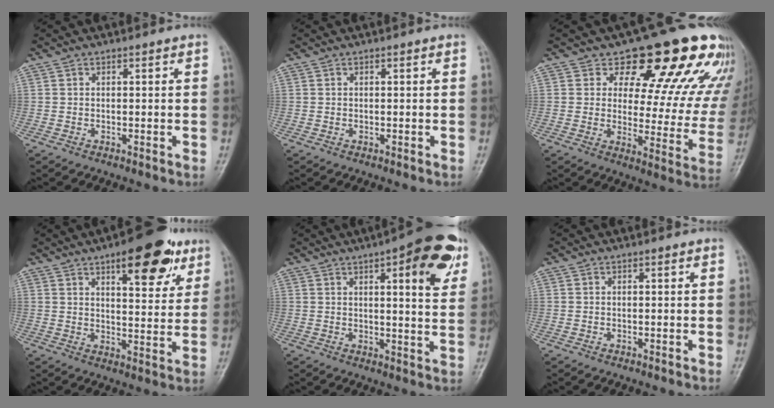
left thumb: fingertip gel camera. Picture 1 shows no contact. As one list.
[{"total": 0.0}, {"total": 19.5, "force": [13.4, 8.8, 11.2], "torque": [-0.080, -0.069, 0.159]}, {"total": 15.1, "force": [8.4, 5.8, 11.0], "torque": [-0.108, -0.031, 0.115]}, {"total": 15.1, "force": [7.0, 4.5, 12.5], "torque": [-0.125, -0.018, 0.084]}, {"total": 0.0}]